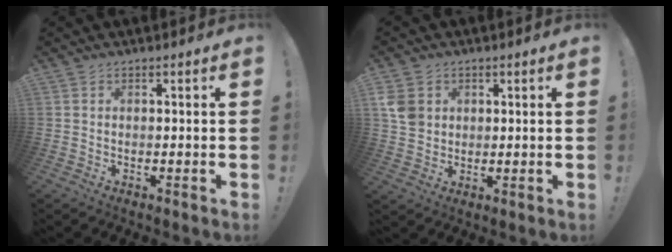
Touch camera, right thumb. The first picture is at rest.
{"total": 6.7, "force": [2.0, 5.6, 3.0], "torque": [-0.056, -0.002, 0.039]}